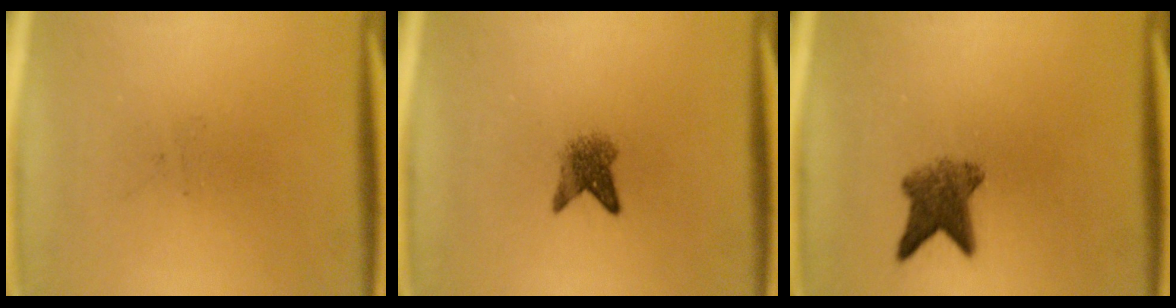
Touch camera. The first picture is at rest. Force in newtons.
{"total": 3.1}
{"total": 5.1}